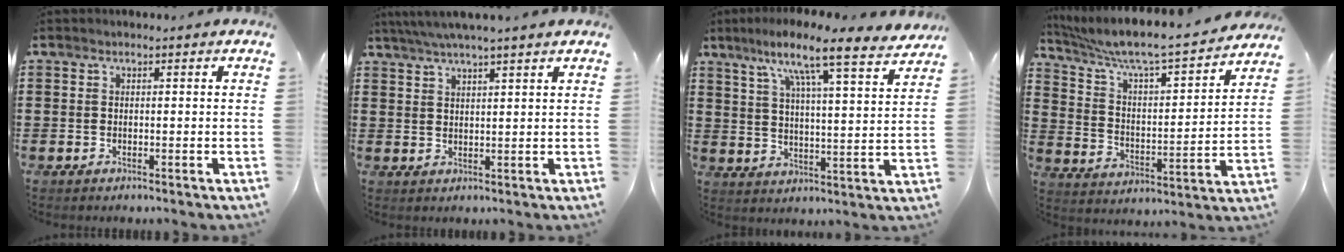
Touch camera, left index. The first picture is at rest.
{"total": 3.7, "force": [3.1, -0.4, 1.9], "torque": [-0.044, -0.004, 0.057]}
{"total": 9.8, "force": [7.8, 0.2, 6.0], "torque": [-0.120, -0.054, 0.119]}
{"total": 6.6, "force": [5.6, 0.3, 3.5], "torque": [-0.093, -0.047, 0.086]}